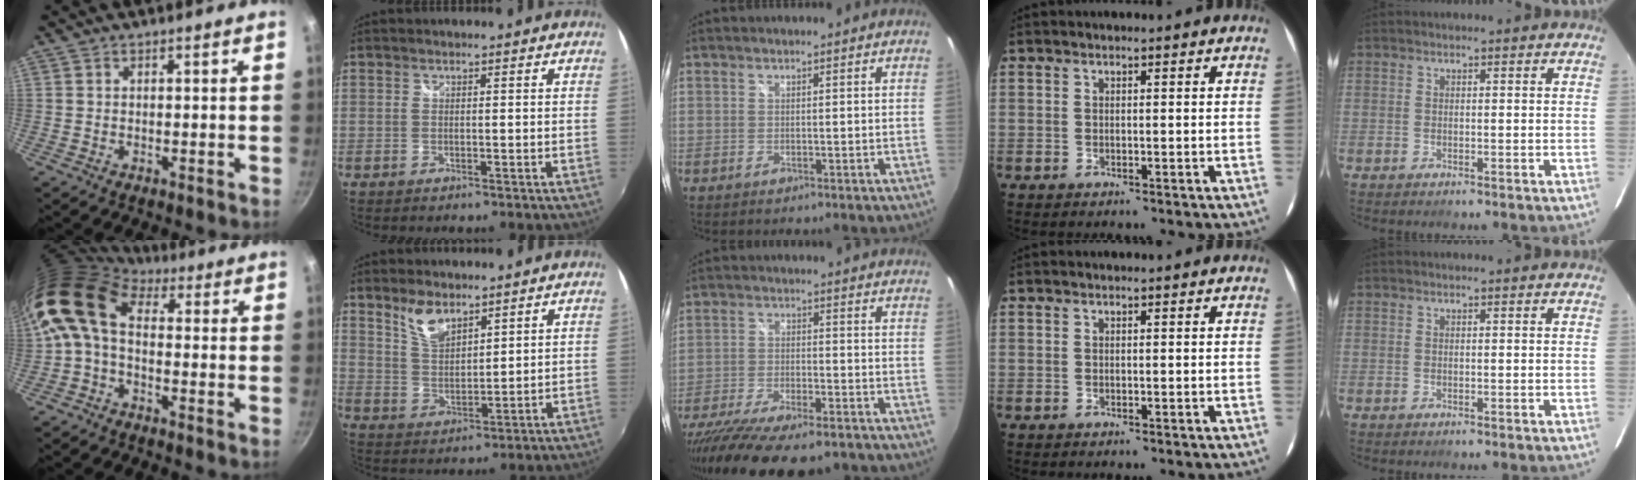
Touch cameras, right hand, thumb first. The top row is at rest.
{"thumb": {"total": 11.8, "force": [0.6, 7.6, 9.1], "torque": [-0.177, 0.026, -0.010]}, "index": {"total": 6.7, "force": [4.9, 2.8, 3.7], "torque": [-0.065, 0.005, 0.098]}, "middle": {"total": 19.7, "force": [-16.1, 4.7, 10.3], "torque": [-0.204, -0.048, -0.255]}}